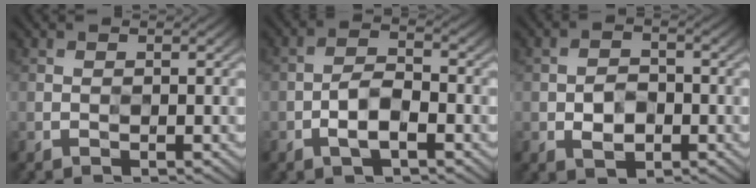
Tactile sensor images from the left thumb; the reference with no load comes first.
{"total": 4.0, "force": [-1.9, 1.9, 3.1], "torque": [-0.059, 0.009, -0.038]}
{"total": 3.2, "force": [-0.7, 2.6, 1.8], "torque": [-0.026, 0.000, -0.016]}